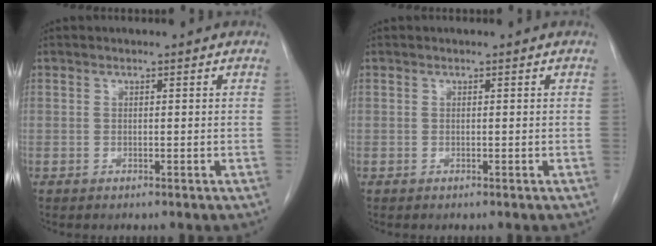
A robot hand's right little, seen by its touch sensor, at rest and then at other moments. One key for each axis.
{"total": 0.0}